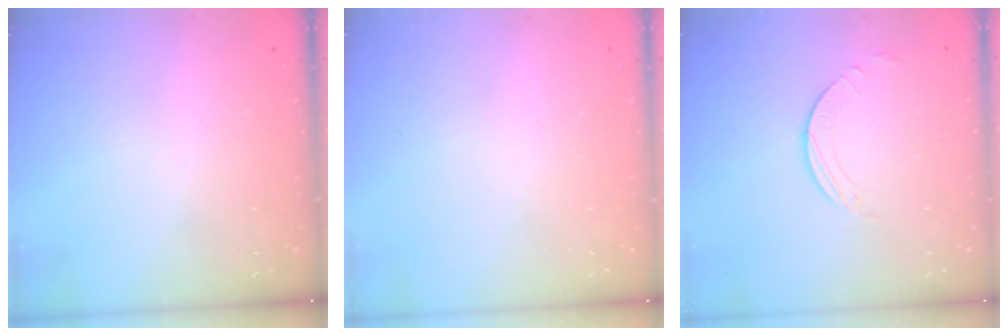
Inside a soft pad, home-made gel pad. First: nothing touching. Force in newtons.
{"total": 0.0}
{"total": 1.6, "press": 1.6, "slide": 0.2}